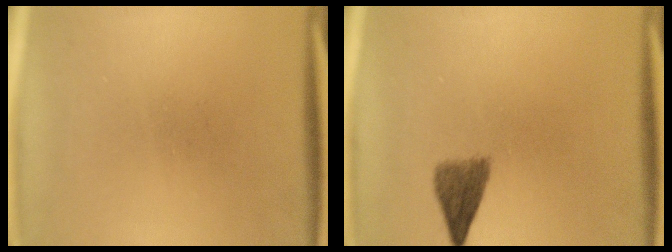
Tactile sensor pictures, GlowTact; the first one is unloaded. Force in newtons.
{"total": 3.6}